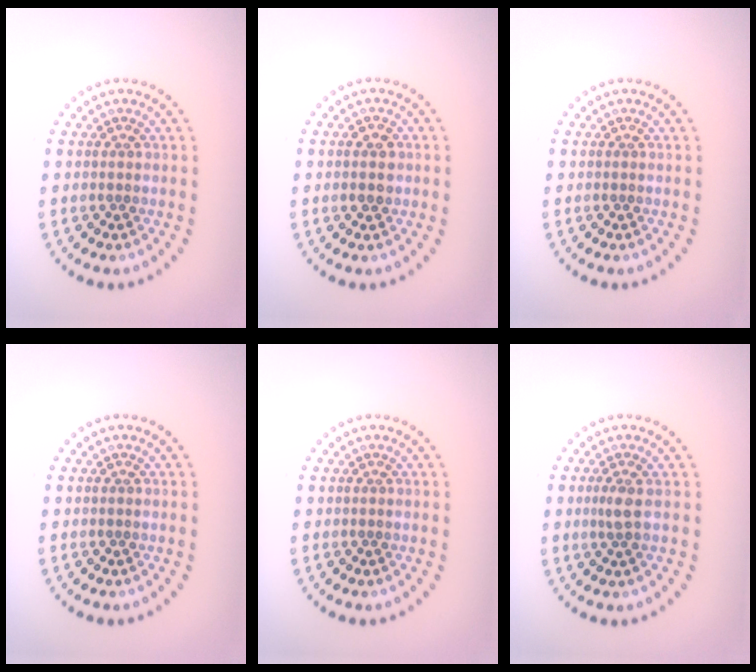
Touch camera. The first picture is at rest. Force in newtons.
{"total": 2.1, "press": 2.1, "slide": 0.1}
{"total": 0.0}
{"total": 0.0}
{"total": 0.0}
{"total": 1.5, "press": 1.1, "slide": 0.9}